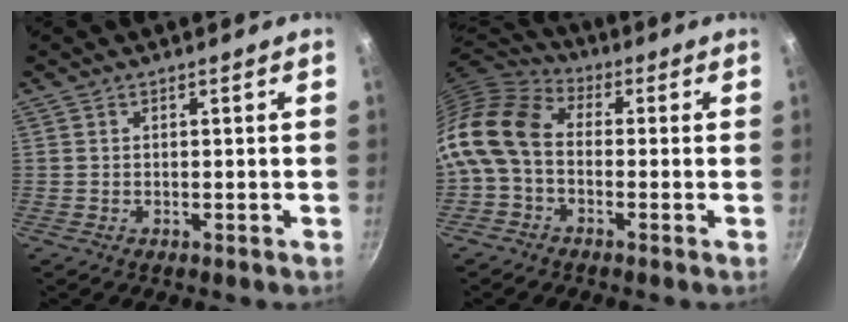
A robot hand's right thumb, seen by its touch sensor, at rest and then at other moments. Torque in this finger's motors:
{"motor_torque": [2.16, 2.08, 0.97, -0.94, 0.25]}